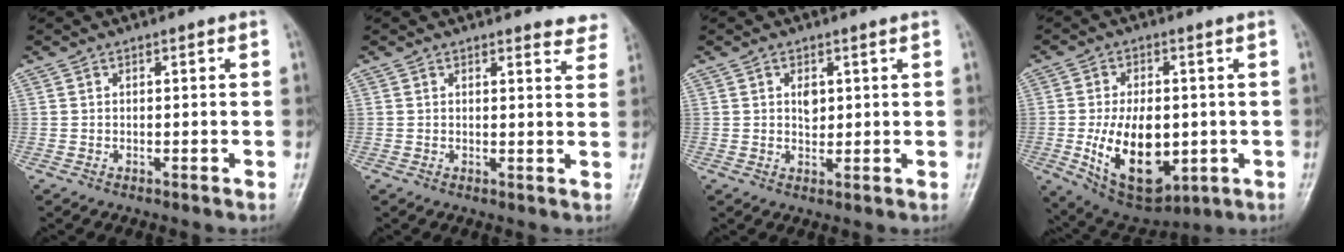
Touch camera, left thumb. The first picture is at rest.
{"total": 5.2, "force": [4.9, 1.4, 0.6], "torque": [0.020, -0.030, 0.034]}
{"total": 2.5, "force": [0.9, 1.5, 1.9], "torque": [-0.022, -0.005, 0.015]}
{"total": 15.4, "force": [-1.9, 8.9, 12.4], "torque": [-0.183, -0.007, -0.005]}